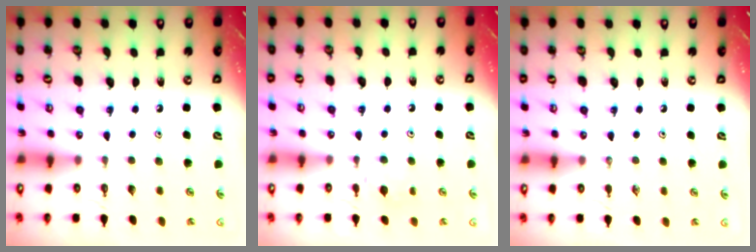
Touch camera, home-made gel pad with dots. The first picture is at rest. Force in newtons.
{"total": 2.9, "press": 2.8, "slide": 0.6}
{"total": 0.0}